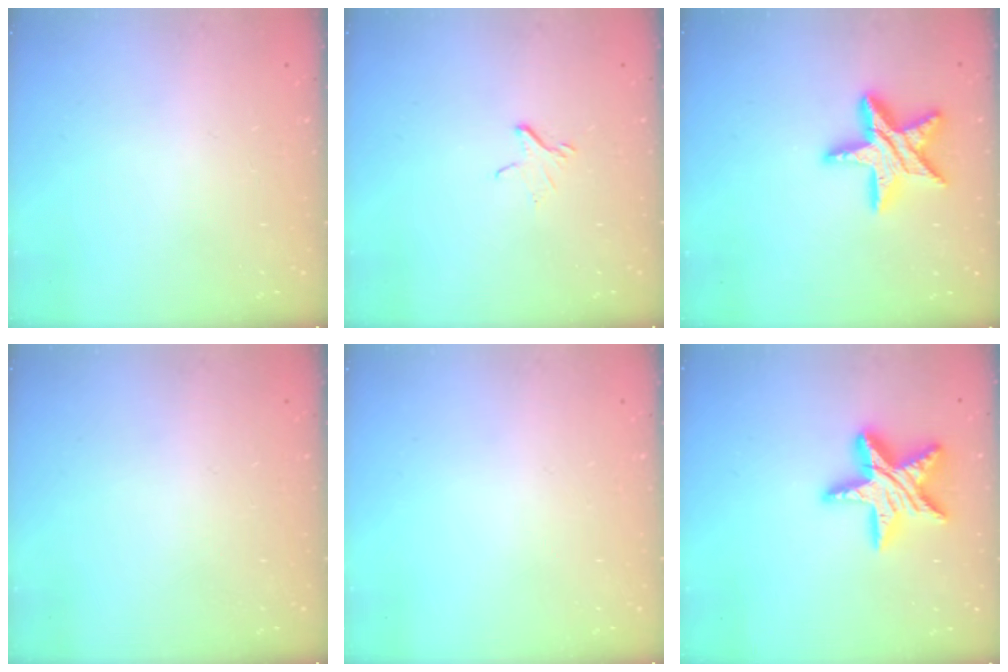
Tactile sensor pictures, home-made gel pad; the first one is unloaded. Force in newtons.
{"total": 3.1, "press": 3.1, "slide": 0.3}
{"total": 16.8, "press": 16.8, "slide": 1.1}
{"total": 0.0}
{"total": 0.0}
{"total": 17.7, "press": 17.6, "slide": 0.9}